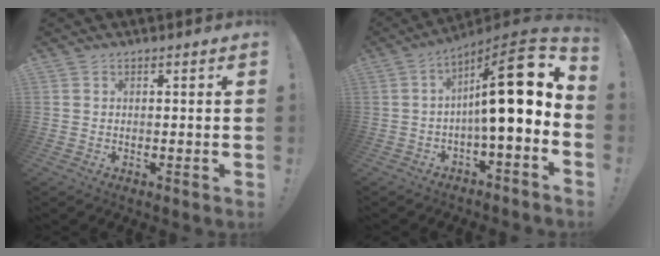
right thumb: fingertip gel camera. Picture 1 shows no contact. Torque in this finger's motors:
{"motor_torque": [2.60, 2.41, 1.78, -0.99, 0.38]}